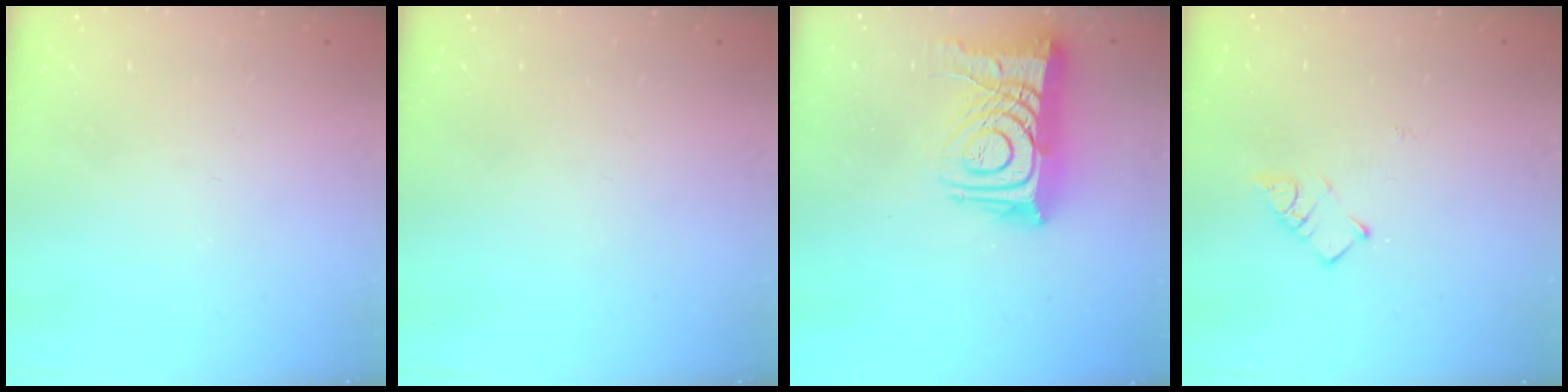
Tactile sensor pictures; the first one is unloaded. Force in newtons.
{"total": 0.0}
{"total": 15.5, "press": 15.4, "slide": 1.5}
{"total": 3.7, "press": 3.7, "slide": 0.4}